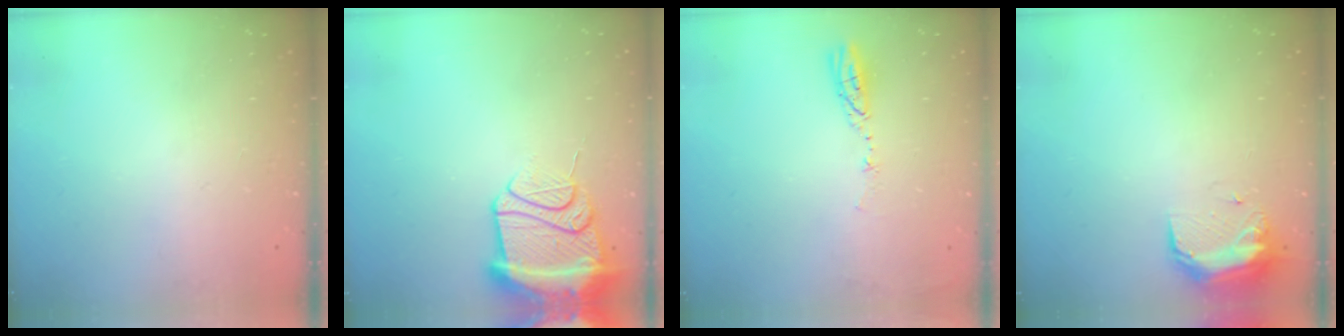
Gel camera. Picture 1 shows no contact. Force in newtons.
{"total": 15.3, "press": 15.2, "slide": 1.8}
{"total": 3.8, "press": 3.8, "slide": 0.3}
{"total": 9.3, "press": 9.3, "slide": 0.7}